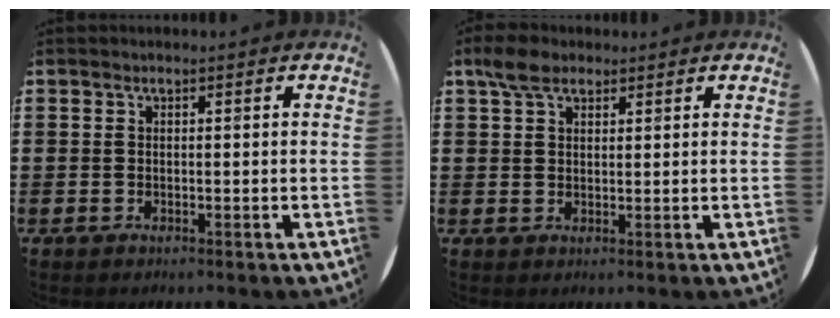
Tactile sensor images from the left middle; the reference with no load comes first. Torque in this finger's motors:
{"motor_torque": [0.89, -0.79, 0.06, 0.03]}